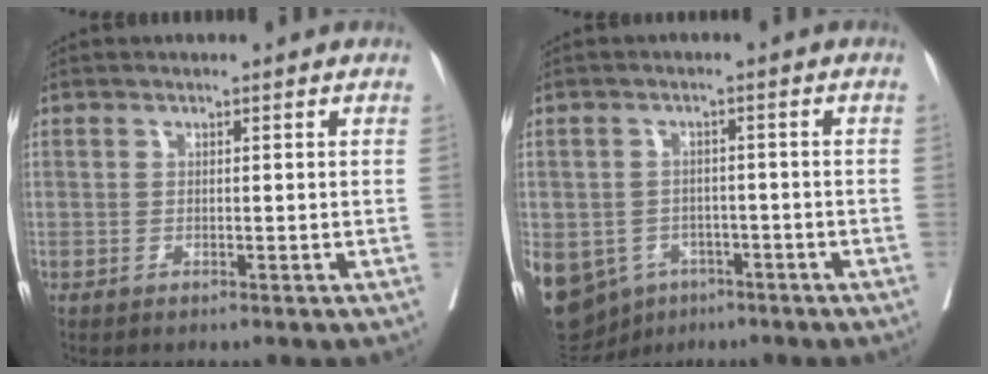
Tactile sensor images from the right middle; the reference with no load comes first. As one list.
[{"total": 19.1, "force": [-8.5, 15.3, 7.7], "torque": [-0.242, -0.002, -0.112]}]